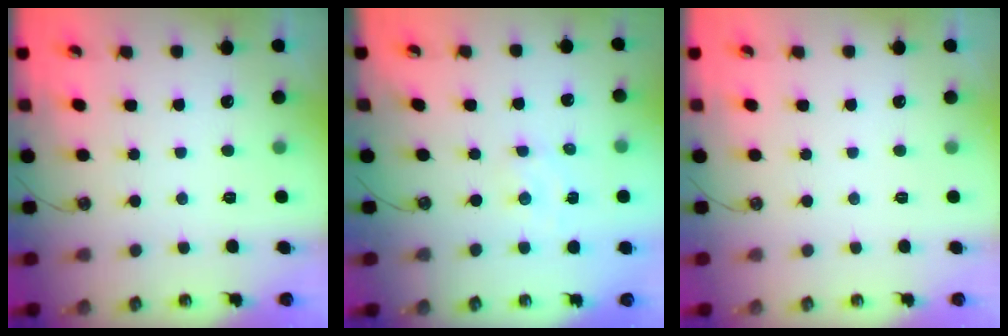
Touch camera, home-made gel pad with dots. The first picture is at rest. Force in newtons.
{"total": 1.9, "press": 1.9, "slide": 0.3}
{"total": 0.0}